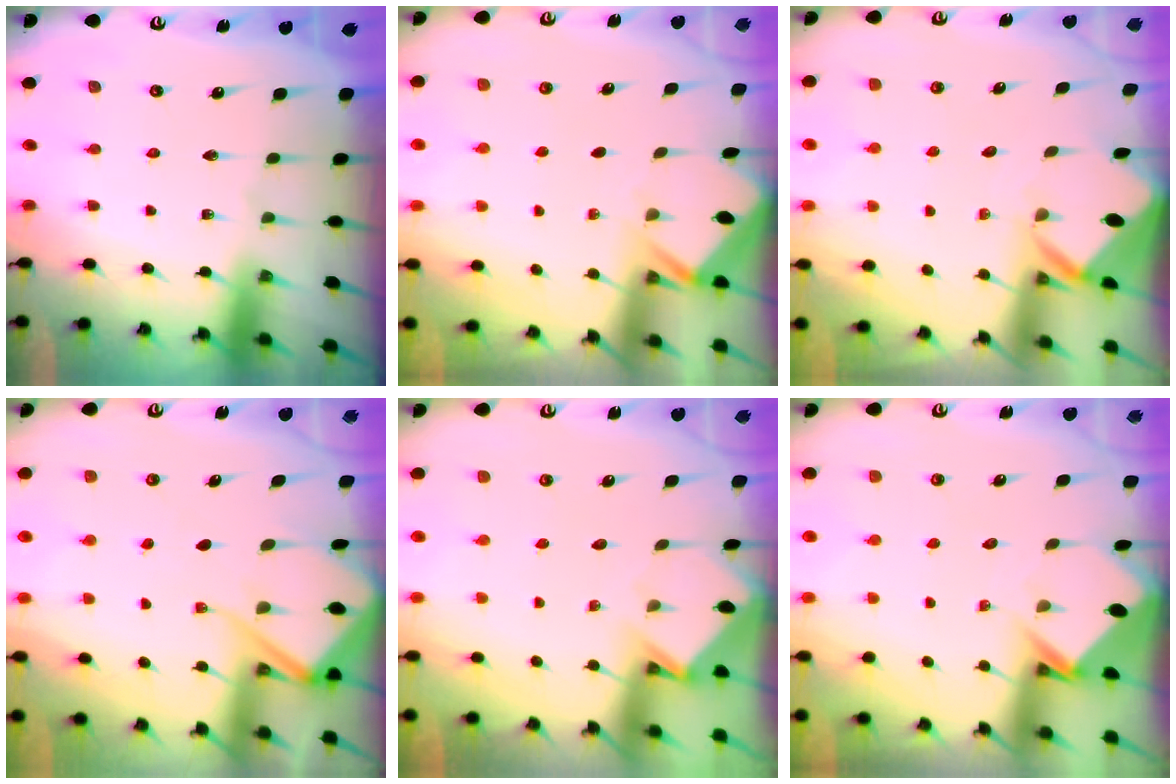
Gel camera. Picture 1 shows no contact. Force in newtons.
{"total": 3.4, "press": 3.4, "slide": 0.4}
{"total": 3.4, "press": 3.4, "slide": 0.1}
{"total": 7.9, "press": 7.9, "slide": 0.7}
{"total": 4.7, "press": 4.7, "slide": 0.3}
{"total": 3.7, "press": 3.7, "slide": 0.3}